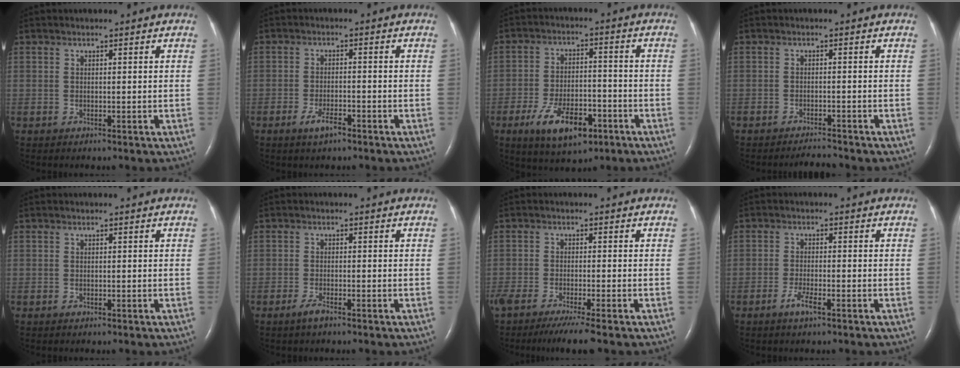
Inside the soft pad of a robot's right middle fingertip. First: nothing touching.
{"total": 3.1, "force": [-2.1, 0.8, 2.2], "torque": [-0.049, -0.002, -0.039]}
{"total": 10.0, "force": [-5.3, 4.2, 7.3], "torque": [-0.140, -0.006, -0.083]}
{"total": 2.1, "force": [-2.0, -0.3, 0.1], "torque": [-0.008, -0.013, -0.032]}
{"total": 0.0}
{"total": 1.8, "force": [-1.4, 0.3, 1.2], "torque": [-0.029, -0.003, -0.028]}
{"total": 7.3, "force": [-5.8, -0.1, 4.5], "torque": [-0.071, -0.019, -0.094]}
{"total": 2.7, "force": [-1.6, 0.4, 2.1], "torque": [-0.042, -0.001, -0.033]}